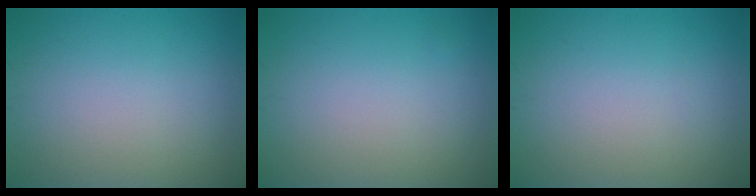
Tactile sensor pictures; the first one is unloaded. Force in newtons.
{"total": 0.0}
{"total": 0.0}